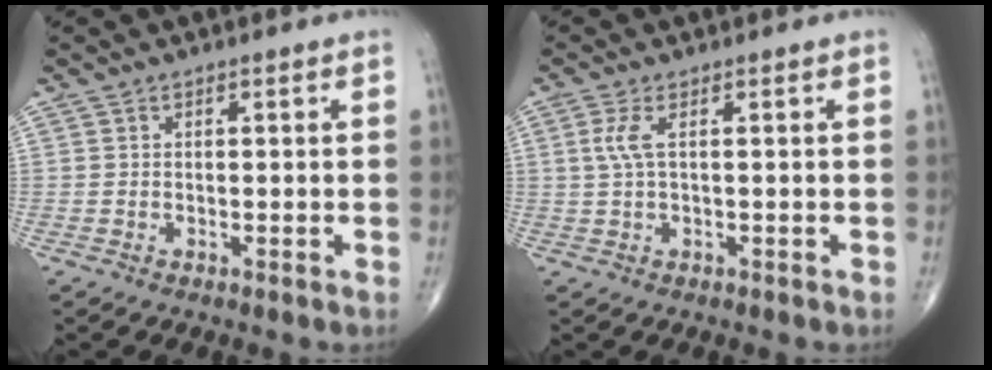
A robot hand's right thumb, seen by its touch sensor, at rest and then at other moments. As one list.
[{"total": 2.8, "force": [0.6, 0.6, 2.7], "torque": [-0.081, 0.007, 0.014]}]